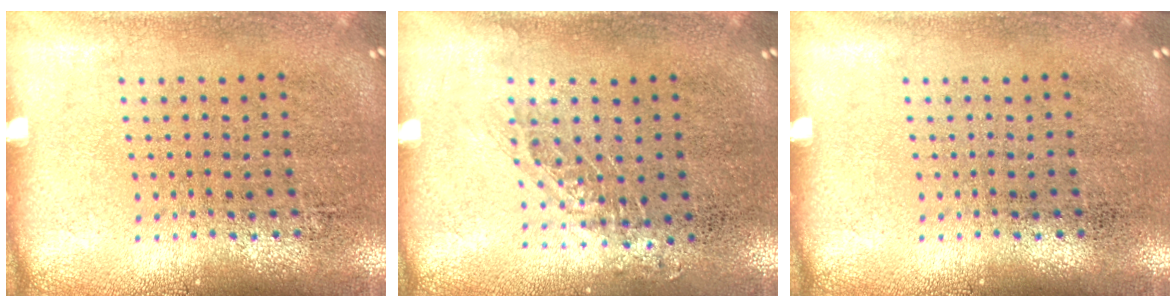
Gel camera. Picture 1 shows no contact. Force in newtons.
{"total": 0.8, "press": 0.8, "slide": 0.2}
{"total": 0.0}